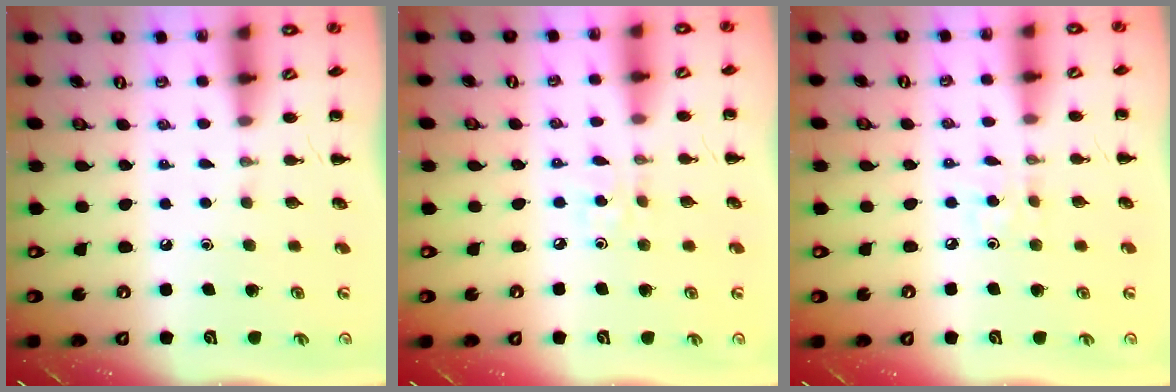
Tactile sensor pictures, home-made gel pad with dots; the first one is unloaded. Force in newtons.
{"total": 2.0, "press": 1.9, "slide": 0.6}
{"total": 3.3, "press": 3.1, "slide": 1.1}